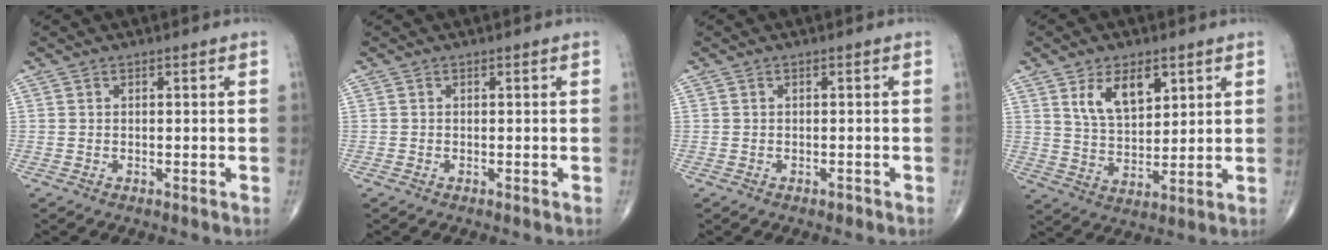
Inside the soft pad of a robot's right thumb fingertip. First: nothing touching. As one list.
[{"total": 0.0}, {"total": 0.6, "force": [-0.5, 0.4, 0.2], "torque": [-0.001, 0.001, -0.009]}, {"total": 9.4, "force": [4.5, 5.1, 6.5], "torque": [-0.093, -0.025, 0.086]}]